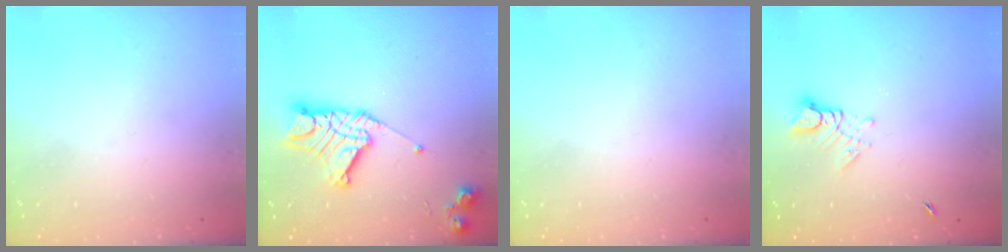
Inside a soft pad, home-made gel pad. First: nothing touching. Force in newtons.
{"total": 15.0, "press": 14.9, "slide": 1.3}
{"total": 0.0}
{"total": 5.1, "press": 5.1, "slide": 0.5}